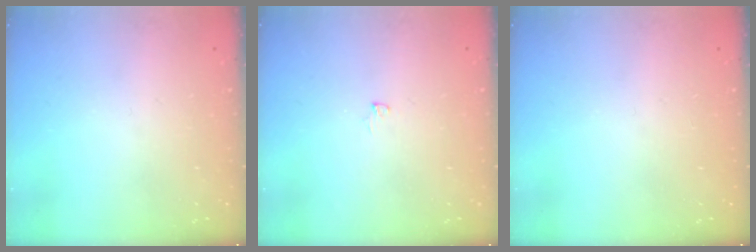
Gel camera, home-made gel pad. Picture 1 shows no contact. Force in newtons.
{"total": 5.8, "press": 5.2, "slide": 2.6}
{"total": 0.0}